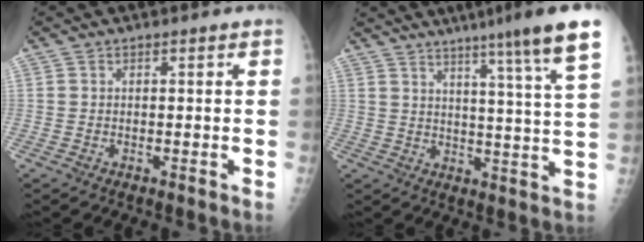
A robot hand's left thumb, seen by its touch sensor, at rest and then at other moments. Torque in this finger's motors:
{"motor_torque": [1.96, -1.30, 0.83, -0.76, 0.06]}